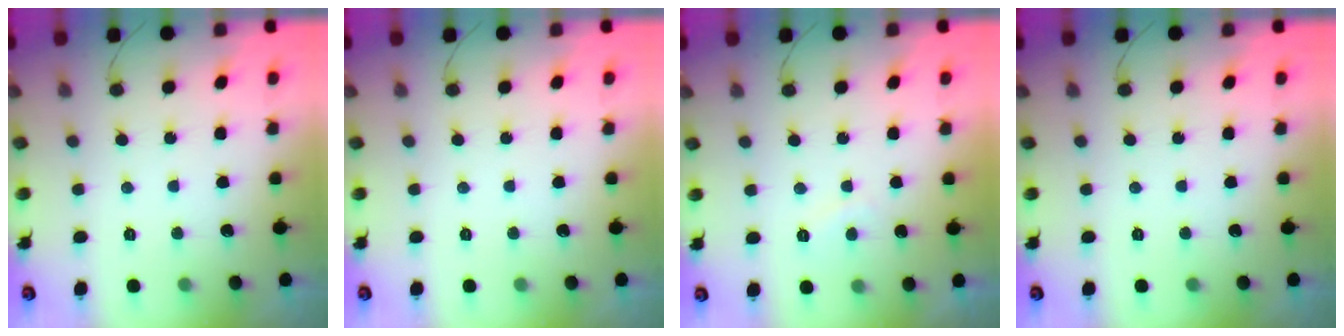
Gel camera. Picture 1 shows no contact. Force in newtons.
{"total": 0.0}
{"total": 1.8, "press": 1.6, "slide": 0.6}
{"total": 0.0}